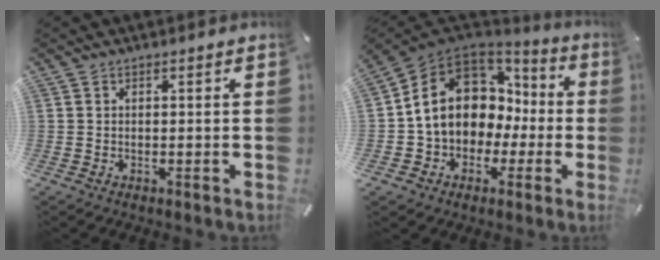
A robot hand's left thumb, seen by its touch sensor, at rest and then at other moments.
{"total": 13.3, "force": [1.1, 11.4, 6.6], "torque": [-0.135, 0.001, 0.029]}